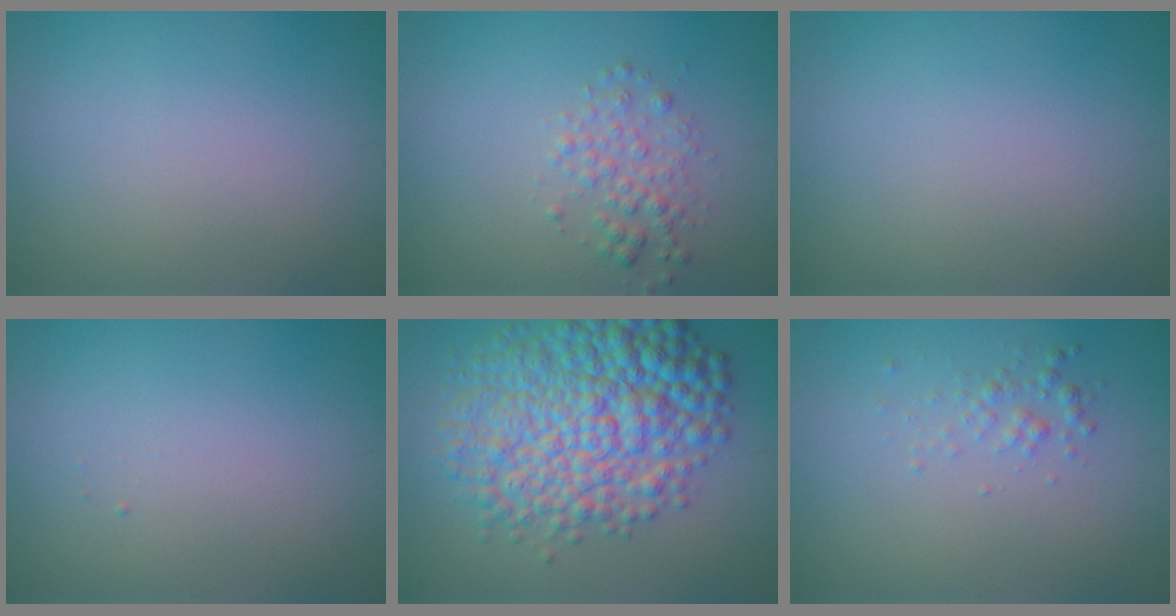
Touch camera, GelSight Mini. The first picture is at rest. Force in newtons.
{"total": 2.1, "press": 2.1, "slide": 0.1}
{"total": 0.0}
{"total": 0.0}
{"total": 10.1, "press": 10.1, "slide": 0.1}
{"total": 1.2, "press": 1.2, "slide": 0.1}